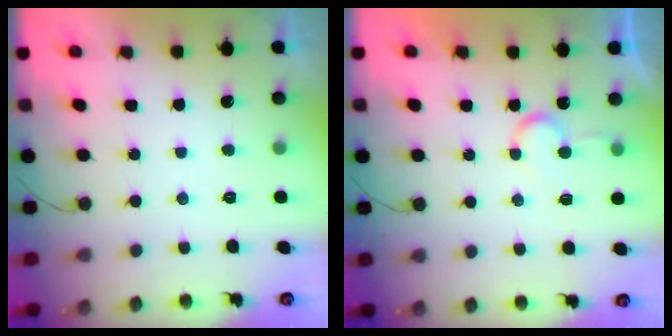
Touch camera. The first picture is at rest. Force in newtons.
{"total": 5.2, "press": 5.2, "slide": 0.3}